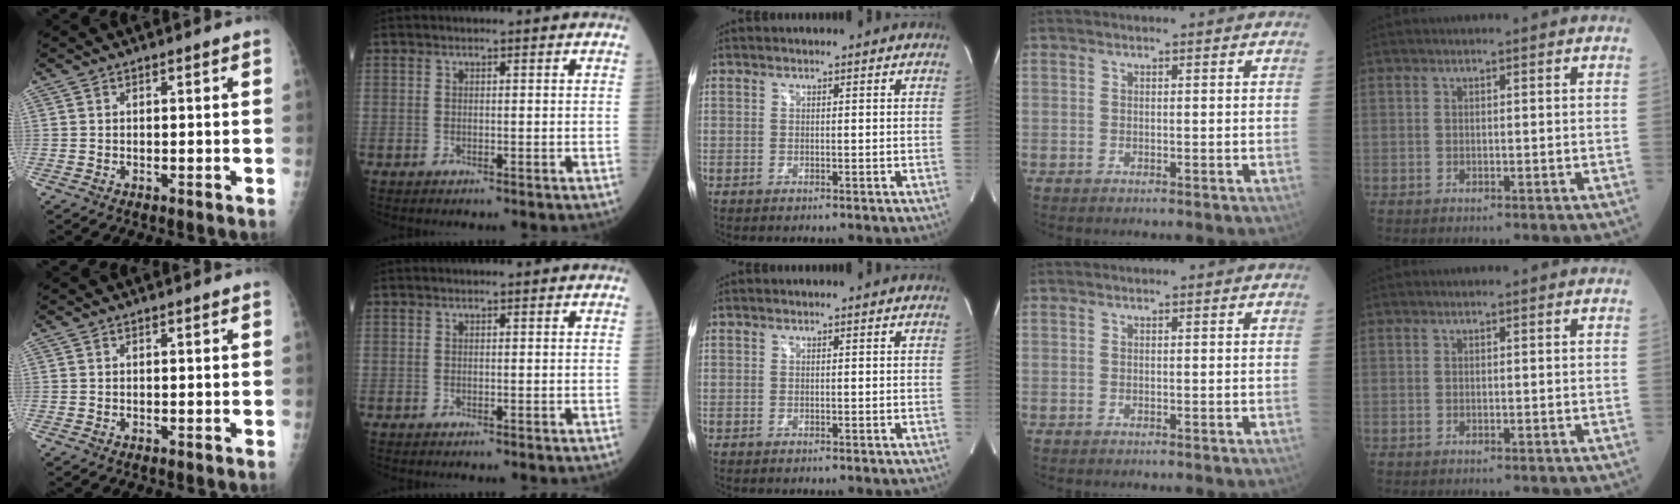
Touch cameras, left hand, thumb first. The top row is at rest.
{}